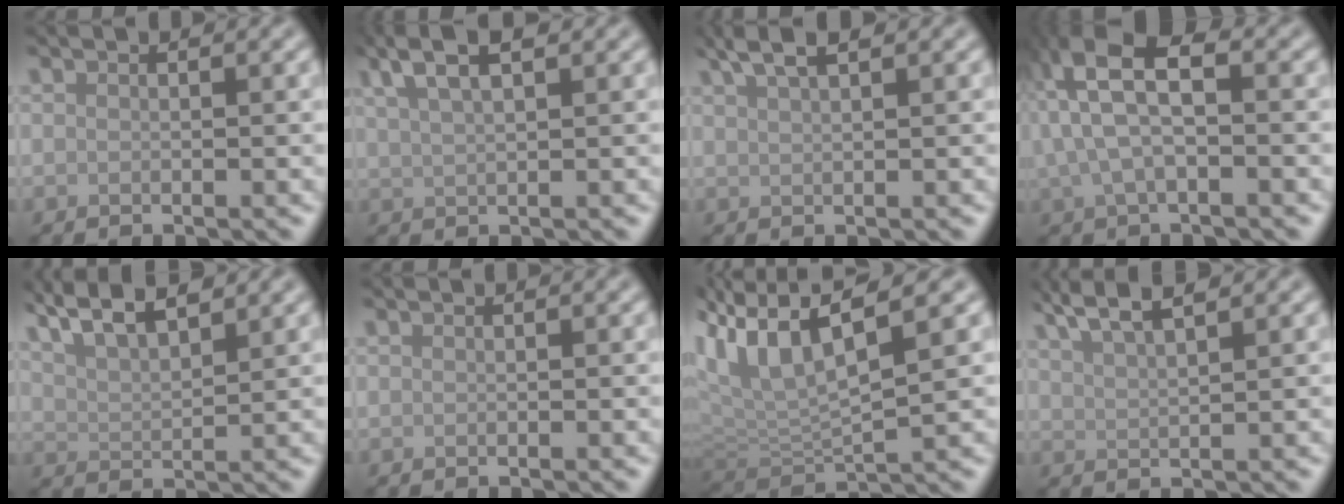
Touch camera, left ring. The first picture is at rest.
{"total": 4.6, "force": [3.0, 1.4, 3.2], "torque": [-0.062, 0.017, 0.056]}
{"total": 3.0, "force": [2.1, 0.7, 2.0], "torque": [-0.028, 0.010, 0.037]}
{"total": 7.8, "force": [2.2, 3.8, 6.4], "torque": [-0.144, 0.014, 0.041]}
{"total": 6.9, "force": [5.2, 1.8, 4.1], "torque": [-0.058, 0.028, 0.064]}
{"total": 0.0}
{"total": 7.6, "force": [3.3, 2.5, 6.4], "torque": [-0.131, 0.009, 0.060]}
{"total": 4.2, "force": [3.2, 0.8, 2.6], "torque": [-0.042, 0.019, 0.050]}